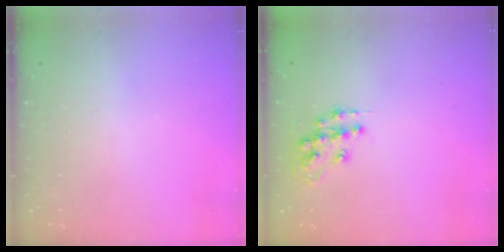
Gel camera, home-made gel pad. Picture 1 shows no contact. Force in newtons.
{"total": 11.5, "press": 11.5, "slide": 0.7}